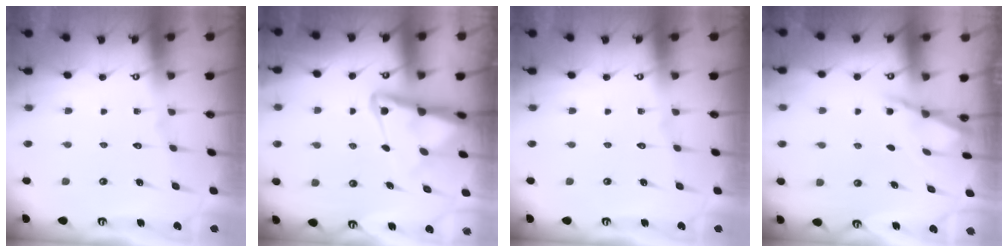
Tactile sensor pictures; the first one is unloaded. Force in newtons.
{"total": 6.2, "press": 6.2, "slide": 0.7}
{"total": 0.0}
{"total": 1.1, "press": 1.1, "slide": 0.1}